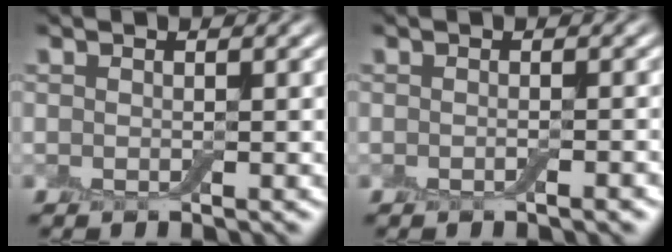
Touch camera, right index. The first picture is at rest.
{"total": 1.2, "force": [-0.5, 0.2, 1.0], "torque": [-0.012, 0.000, -0.009]}